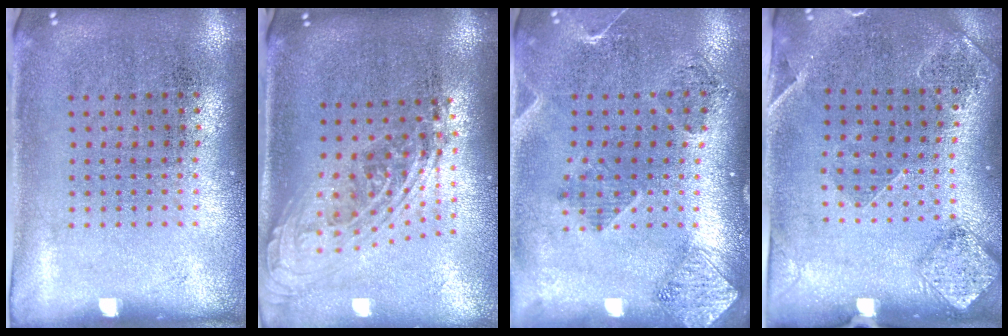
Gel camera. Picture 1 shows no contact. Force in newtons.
{"total": 2.1, "press": 1.6, "slide": 1.5}
{"total": 1.7, "press": 1.6, "slide": 0.7}
{"total": 1.6, "press": 1.5, "slide": 0.3}